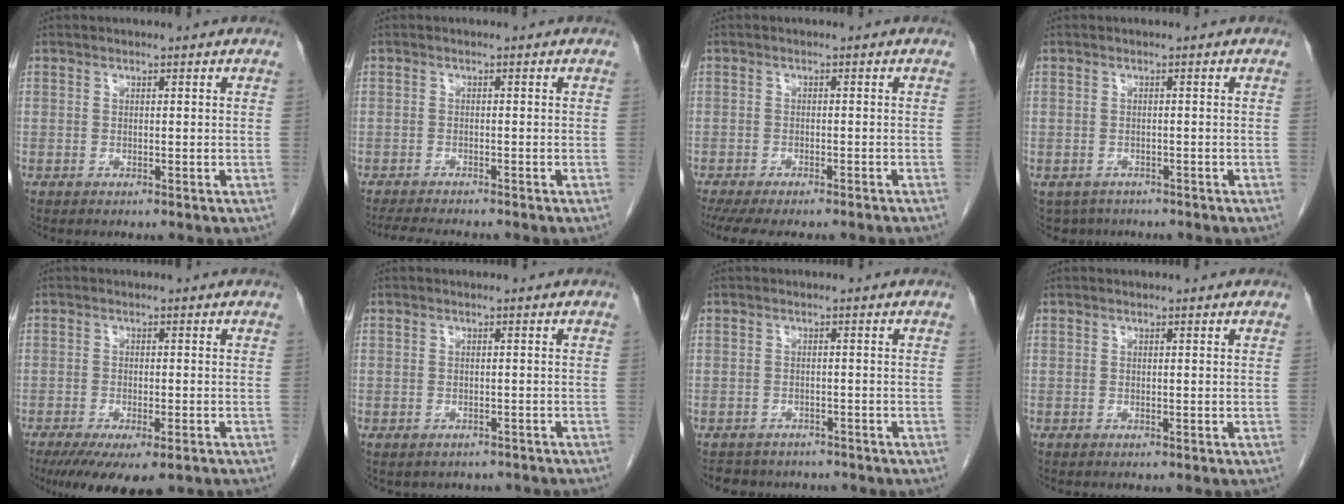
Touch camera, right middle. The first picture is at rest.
{"total": 6.6, "force": [-6.0, 0.6, 2.9], "torque": [-0.045, -0.017, -0.092]}
{"total": 13.1, "force": [-11.2, 2.5, 6.2], "torque": [-0.102, -0.016, -0.146]}
{"total": 4.0, "force": [-3.1, 2.5, 0.4], "torque": [0.001, 0.001, -0.045]}
{"total": 10.1, "force": [-7.1, 2.8, 6.7], "torque": [-0.101, -0.019, -0.105]}
{"total": 4.2, "force": [-3.5, 2.2, 0.7], "torque": [-0.006, 0.011, -0.038]}
{"total": 6.0, "force": [-5.3, 2.6, 0.9], "torque": [-0.014, 0.001, -0.067]}
{"total": 0.0}